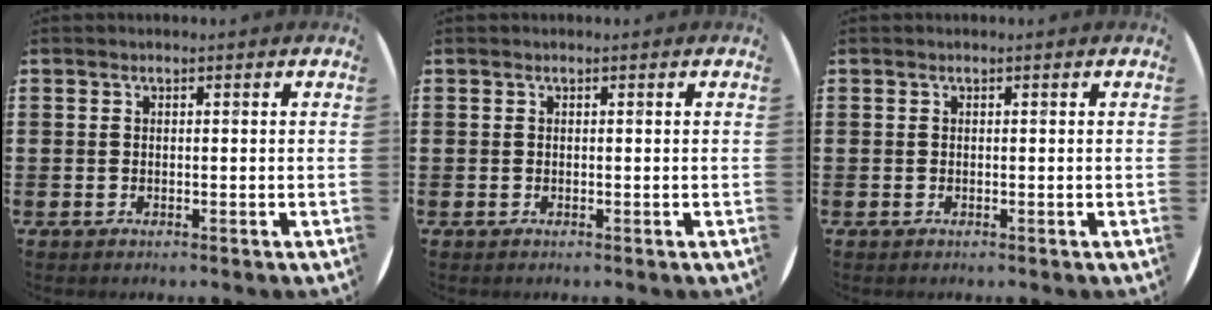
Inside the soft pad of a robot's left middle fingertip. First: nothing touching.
{"total": 0.0}
{"total": 0.0}